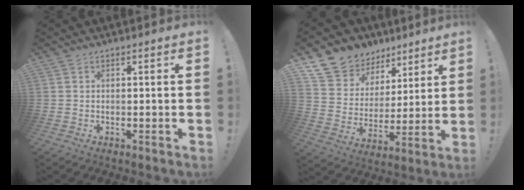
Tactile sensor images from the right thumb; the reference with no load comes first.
{"total": 12.8, "force": [9.4, 8.5, 2.3], "torque": [-0.046, -0.072, 0.185]}